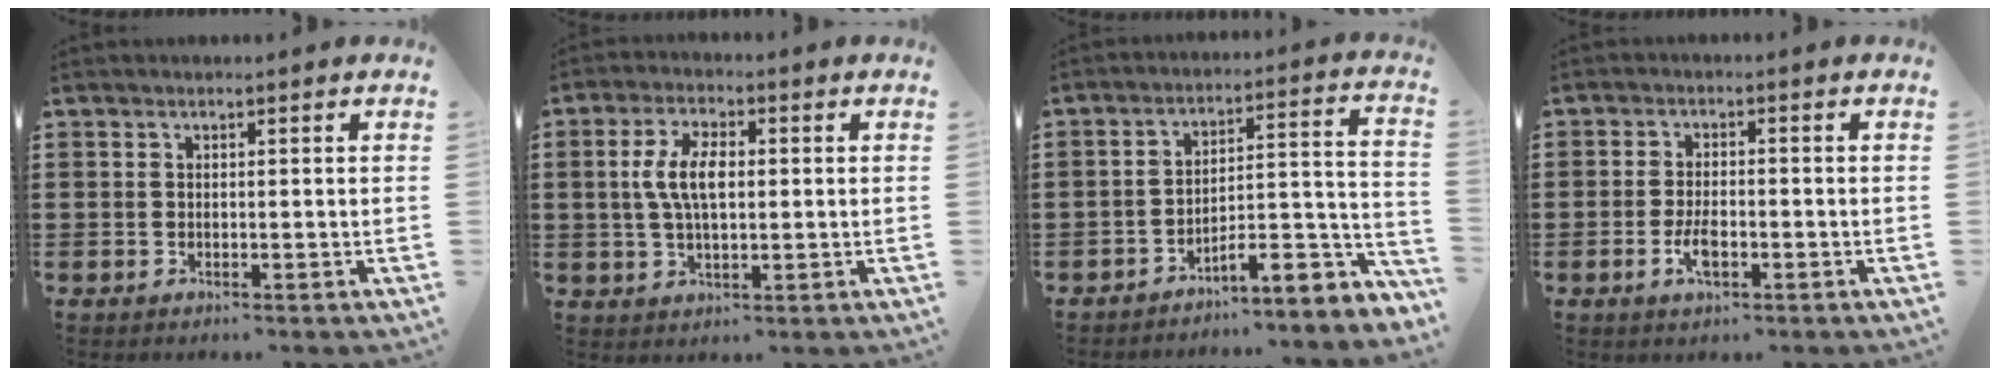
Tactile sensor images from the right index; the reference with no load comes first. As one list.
[{"total": 6.8, "force": [0.4, 2.9, 6.1], "torque": [-0.132, 0.006, 0.001]}, {"total": 7.1, "force": [-5.1, 1.9, 4.6], "torque": [-0.054, -0.014, -0.099]}, {"total": 3.8, "force": [-1.4, 1.5, 3.2], "torque": [-0.070, -0.001, -0.028]}]